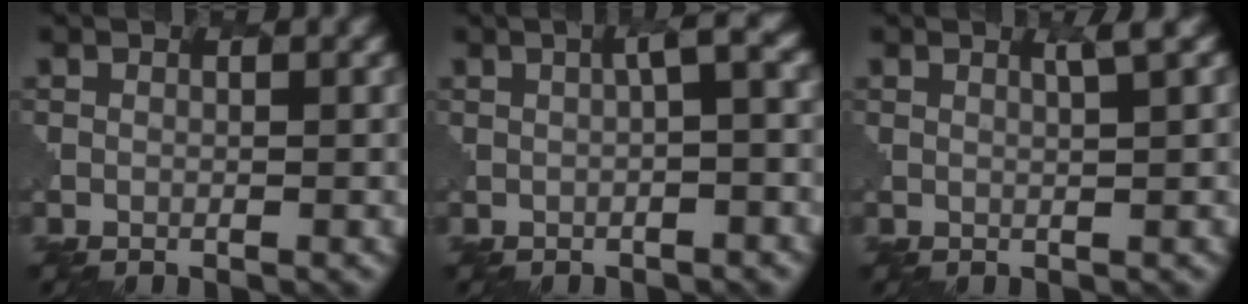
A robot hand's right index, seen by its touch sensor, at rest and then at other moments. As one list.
[{"total": 2.9, "force": [0.2, 0.5, 2.8], "torque": [-0.034, 0.014, 0.001]}, {"total": 1.6, "force": [0.8, 0.2, 1.3], "torque": [-0.017, 0.003, 0.014]}]